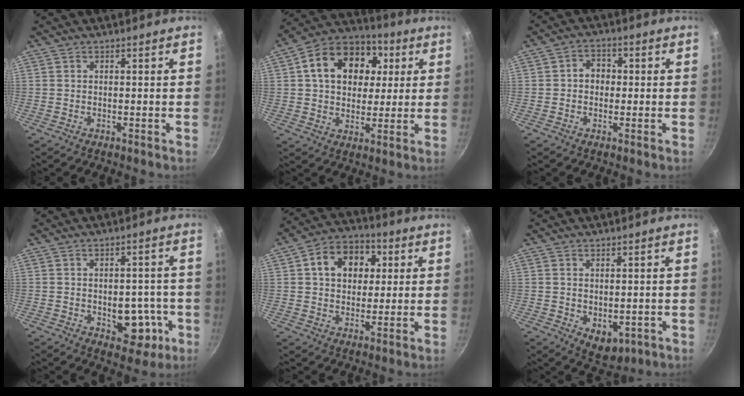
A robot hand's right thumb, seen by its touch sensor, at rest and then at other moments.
{"total": 18.3, "force": [4.6, 13.6, 11.3], "torque": [-0.167, 0.022, 0.063]}
{"total": 4.5, "force": [0.1, 3.8, 2.4], "torque": [-0.012, 0.011, -0.006]}
{"total": 9.2, "force": [-2.3, 5.8, 6.7], "torque": [-0.051, 0.010, -0.021]}
{"total": 12.4, "force": [3.3, 9.5, 7.3], "torque": [-0.086, 0.014, 0.040]}
{"total": 5.6, "force": [-0.8, 3.7, 4.2], "torque": [-0.048, -0.011, 0.003]}